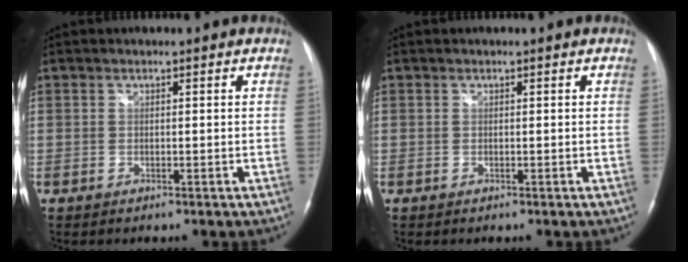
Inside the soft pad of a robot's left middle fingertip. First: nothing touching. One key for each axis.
{"total": 0.0}